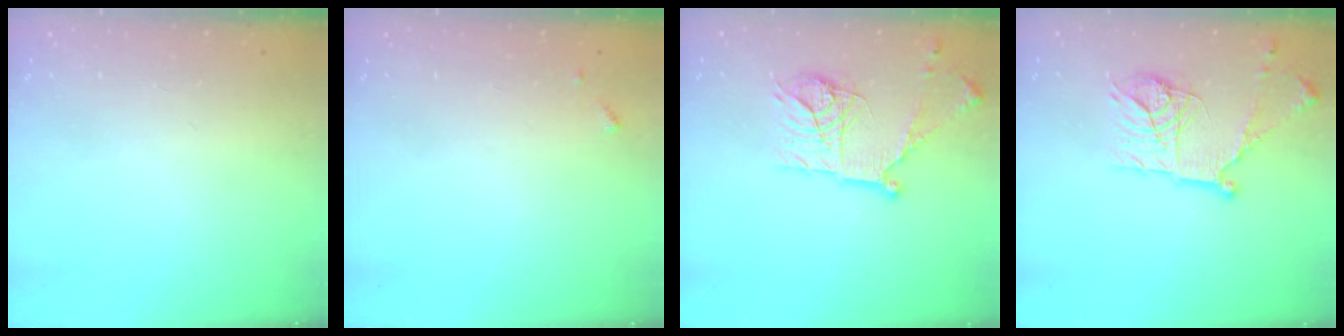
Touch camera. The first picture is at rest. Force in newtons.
{"total": 5.1, "press": 5.1, "slide": 0.5}
{"total": 16.6, "press": 16.6, "slide": 1.3}
{"total": 16.6, "press": 16.6, "slide": 1.3}